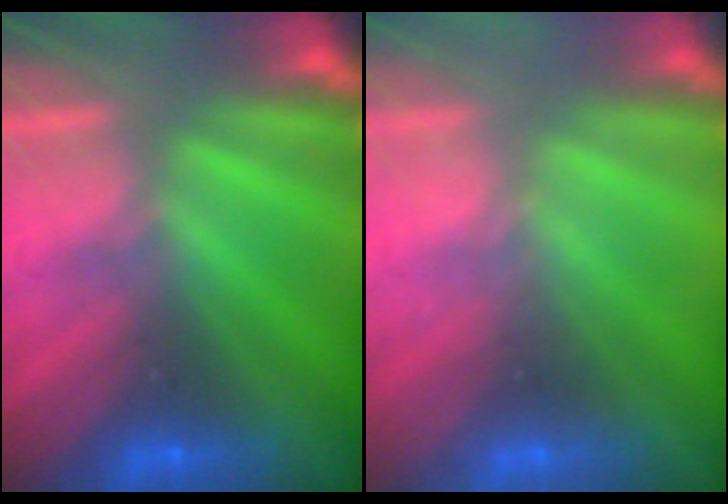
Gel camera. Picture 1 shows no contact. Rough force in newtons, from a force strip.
{"total": 2.3}